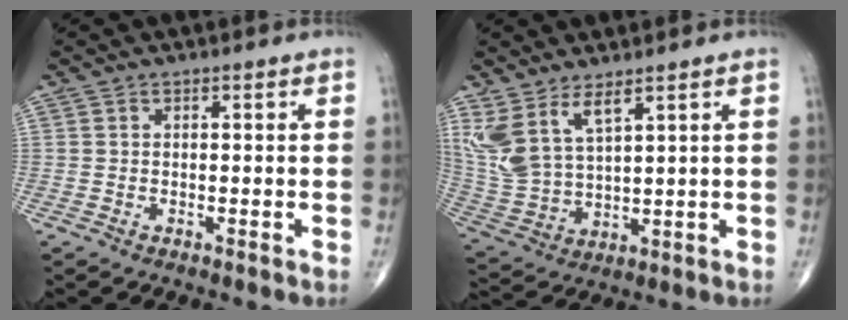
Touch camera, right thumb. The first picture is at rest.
{"total": 10.2, "force": [6.0, 4.1, 7.2], "torque": [-0.158, -0.029, 0.140]}